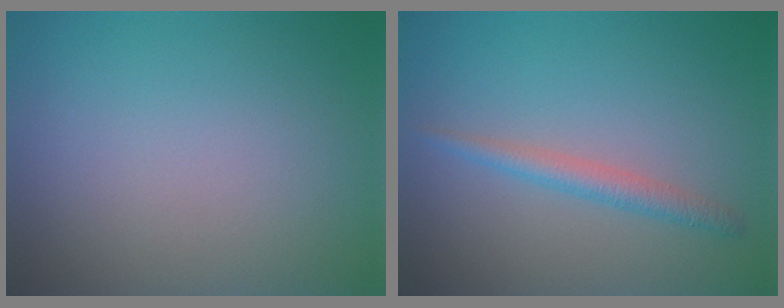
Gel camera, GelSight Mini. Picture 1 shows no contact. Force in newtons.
{"total": 2.0, "press": 2.0, "slide": 0.1}